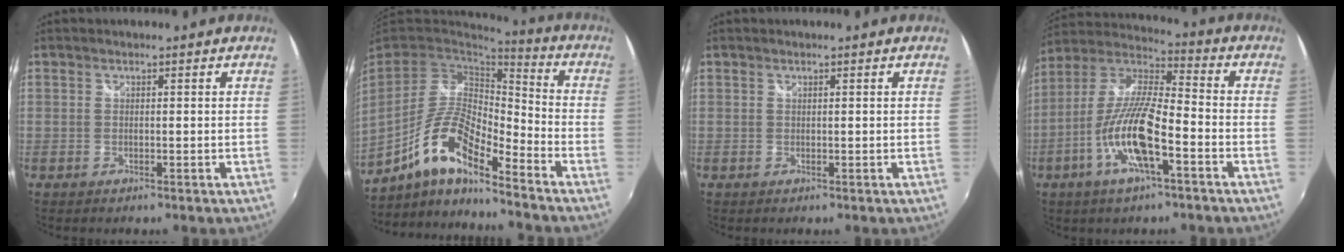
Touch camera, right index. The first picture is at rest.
{"total": 13.7, "force": [-9.0, 3.3, 9.8], "torque": [-0.193, -0.002, -0.176]}
{"total": 0.0}
{"total": 15.0, "force": [-6.2, 3.3, 13.2], "torque": [-0.267, -0.008, -0.122]}